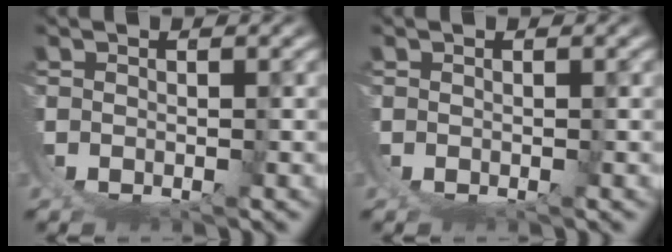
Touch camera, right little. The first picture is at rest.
{"total": 0.0}